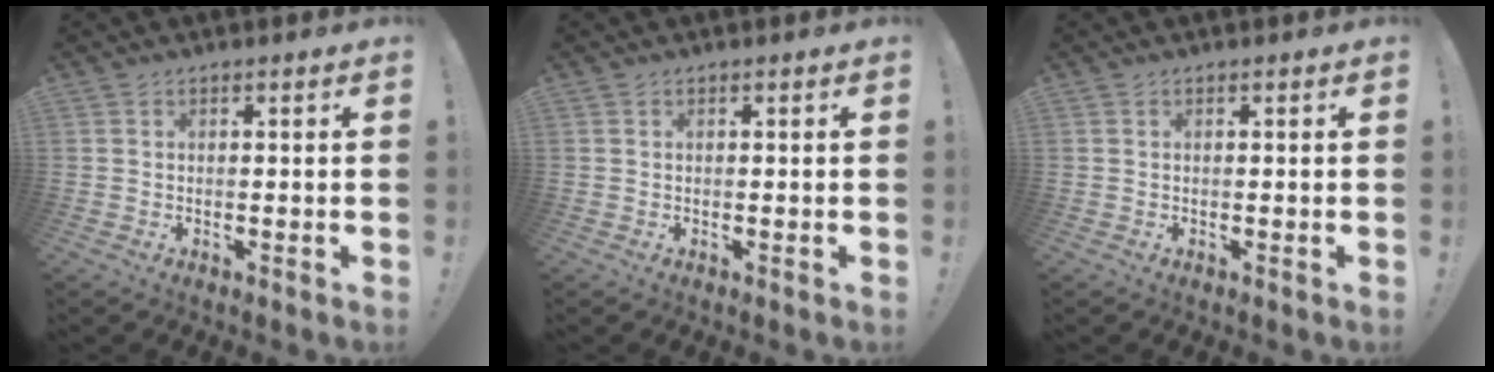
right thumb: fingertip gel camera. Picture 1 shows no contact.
{"total": 0.0}
{"total": 0.0}